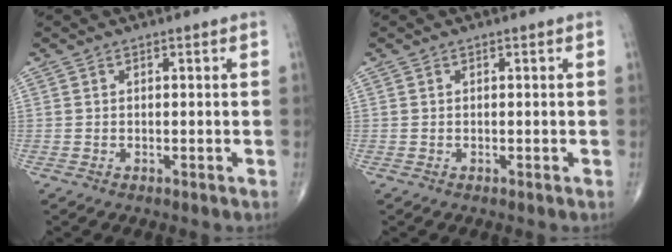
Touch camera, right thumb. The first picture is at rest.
{"total": 0.0}